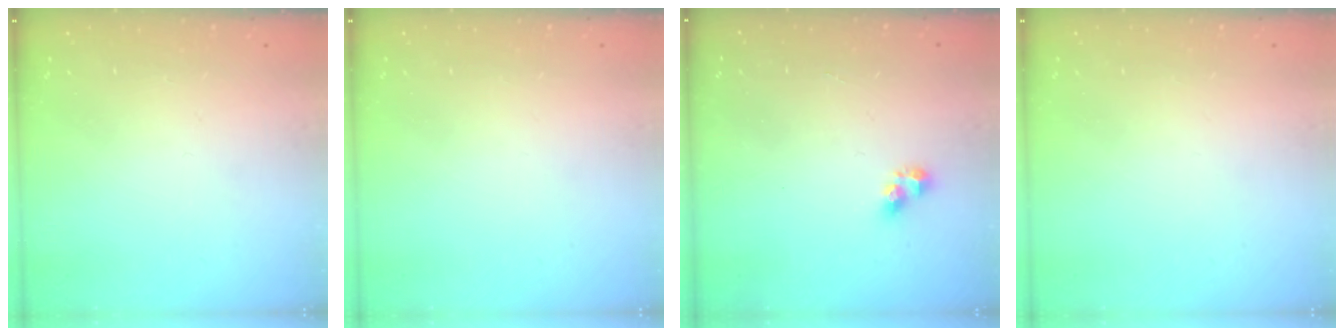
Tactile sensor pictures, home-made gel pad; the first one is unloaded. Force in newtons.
{"total": 0.0}
{"total": 4.6, "press": 4.6, "slide": 0.2}
{"total": 0.0}